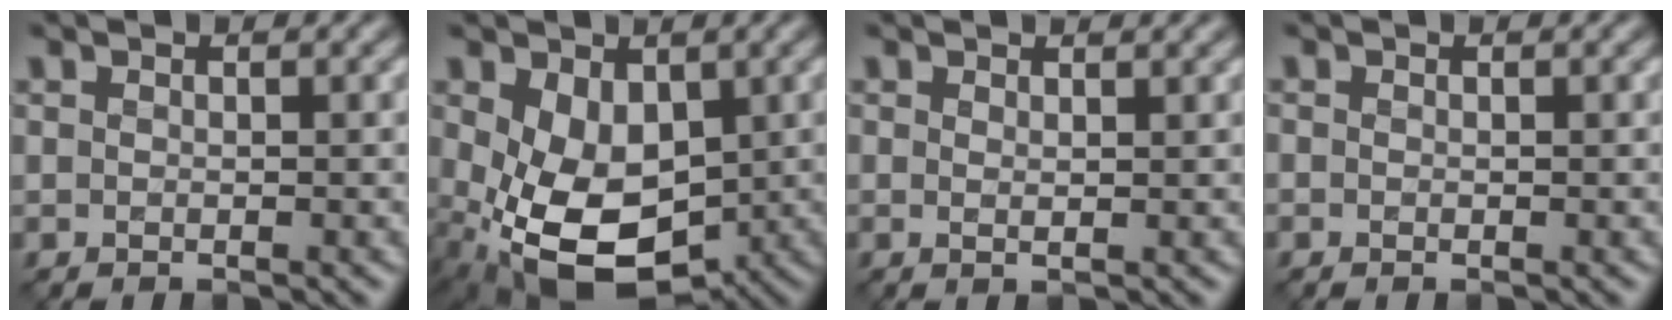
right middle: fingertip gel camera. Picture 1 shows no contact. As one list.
[{"total": 8.8, "force": [-1.4, 5.8, 6.5], "torque": [-0.142, -0.029, -0.013]}, {"total": 1.3, "force": [0.8, 0.3, 1.0], "torque": [-0.014, -0.001, 0.008]}, {"total": 0.0}]